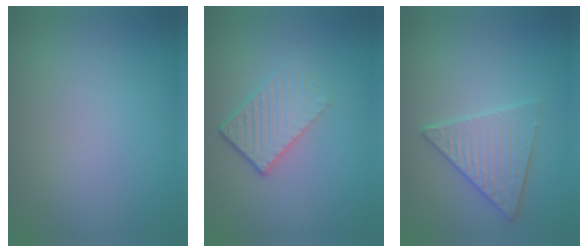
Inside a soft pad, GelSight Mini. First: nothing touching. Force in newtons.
{"total": 3.4, "press": 2.6, "slide": 2.1}
{"total": 3.4, "press": 3.4, "slide": 0.3}